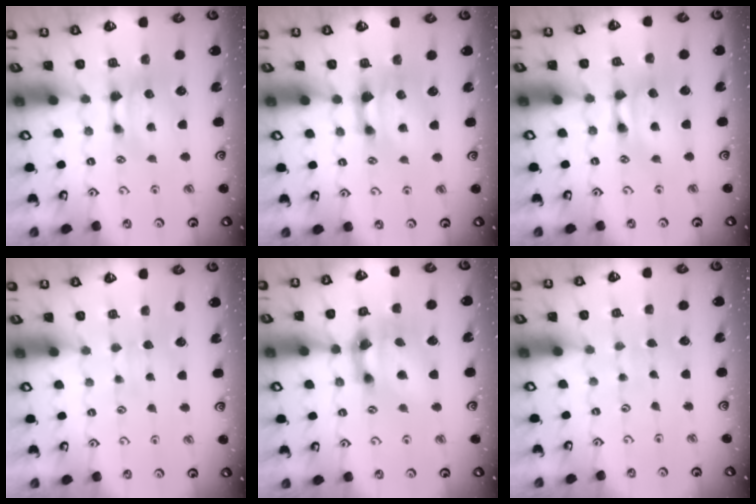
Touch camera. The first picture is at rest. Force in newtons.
{"total": 1.5, "press": 0.5, "slide": 1.4}
{"total": 2.2, "press": 2.2, "slide": 0.1}
{"total": 2.9, "press": 2.9, "slide": 0.4}
{"total": 6.6, "press": 6.2, "slide": 2.3}
{"total": 6.2, "press": 6.2, "slide": 0.4}